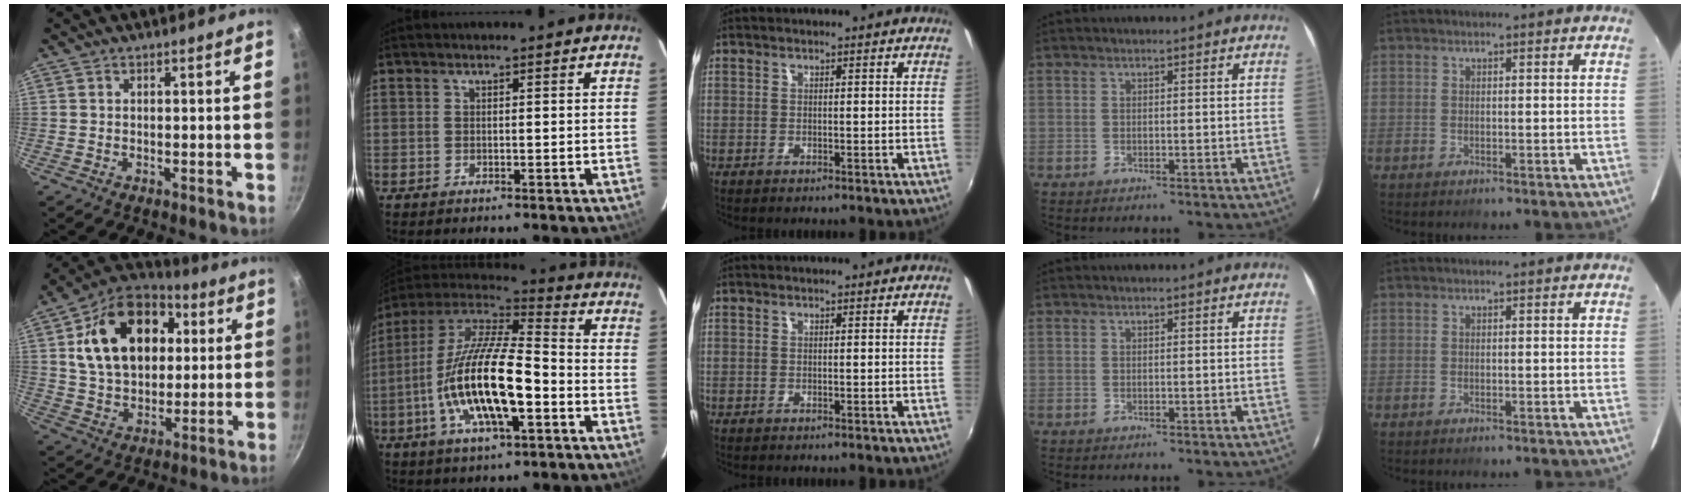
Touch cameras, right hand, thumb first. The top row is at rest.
{"thumb": {"total": 22.1, "force": [5.3, 15.2, 15.1], "torque": [-0.230, 0.012, 0.080]}, "index": {"total": 20.5, "force": [-6.0, 6.3, 18.5], "torque": [-0.357, -0.019, -0.116]}}